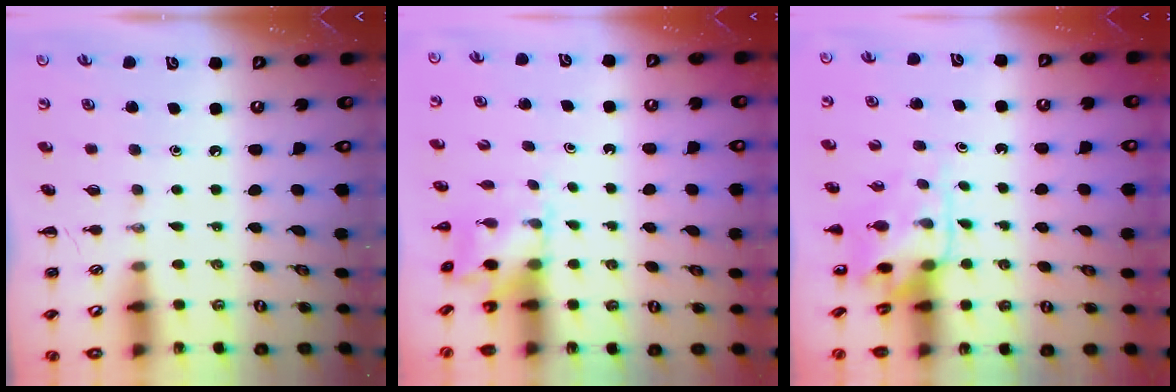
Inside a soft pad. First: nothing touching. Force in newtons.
{"total": 2.5, "press": 2.5, "slide": 0.5}
{"total": 4.3, "press": 4.2, "slide": 0.8}